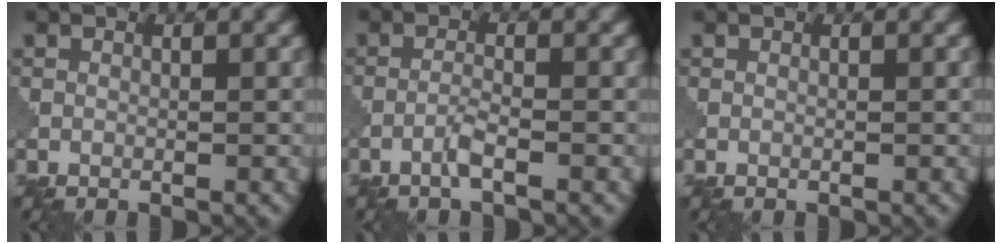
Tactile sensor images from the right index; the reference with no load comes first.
{"total": 1.6, "force": [-1.0, 0.1, 1.2], "torque": [-0.024, 0.006, -0.024]}
{"total": 0.0}